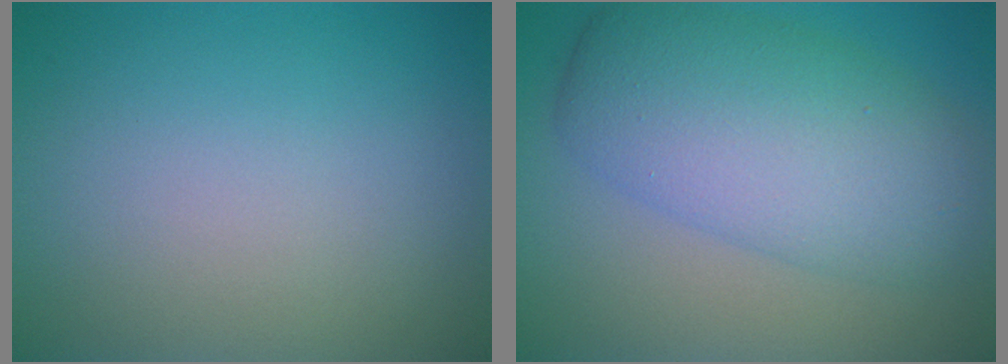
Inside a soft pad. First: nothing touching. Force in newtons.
{"total": 8.2, "press": 8.2, "slide": 0.1}